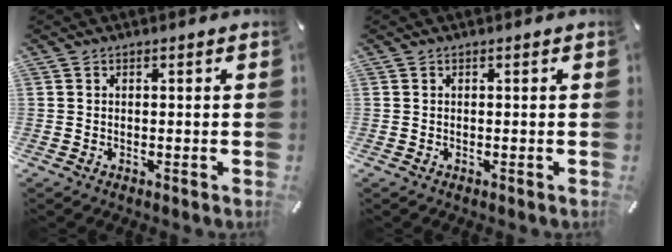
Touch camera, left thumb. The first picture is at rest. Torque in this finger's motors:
{"motor_torque": [0.09, 0.07, -0.09, 0.04, 0.00]}